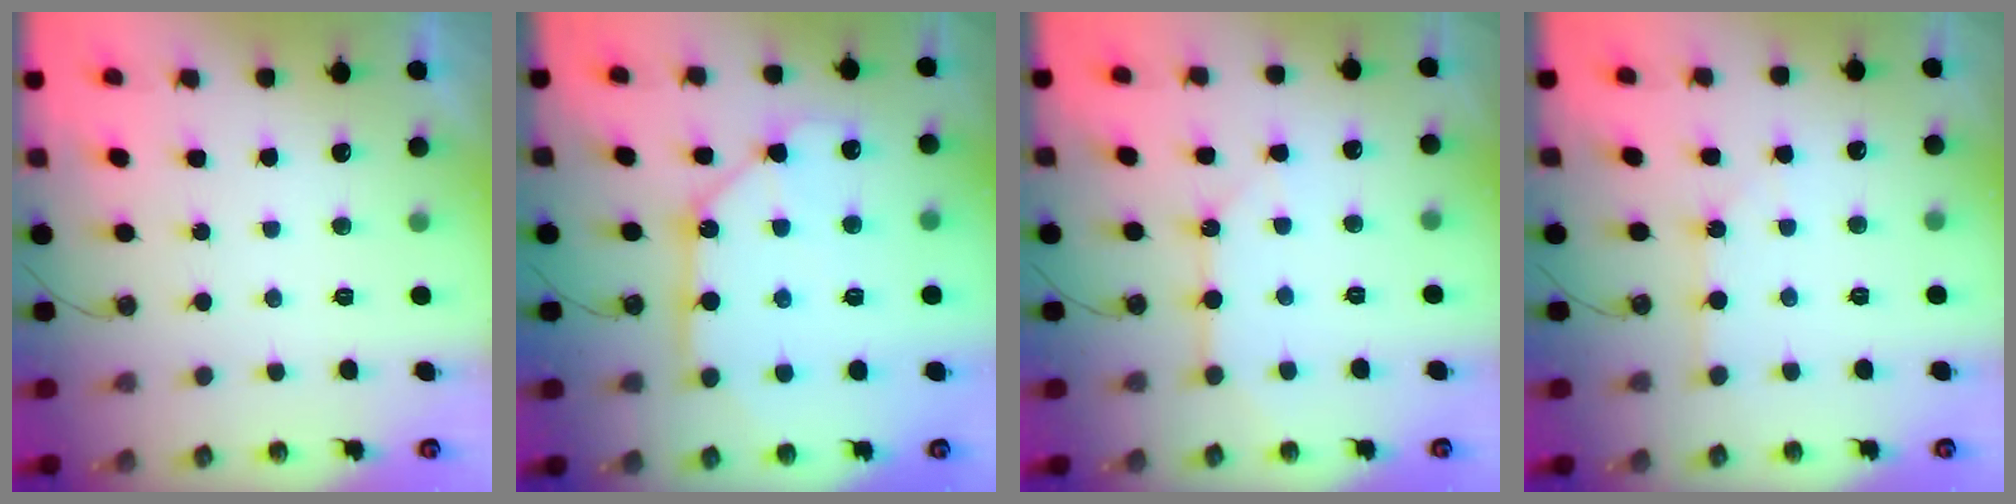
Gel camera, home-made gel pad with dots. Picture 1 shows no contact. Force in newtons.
{"total": 12.0, "press": 11.9, "slide": 1.2}
{"total": 8.0, "press": 8.0, "slide": 0.8}
{"total": 1.2, "press": 1.2, "slide": 0.2}